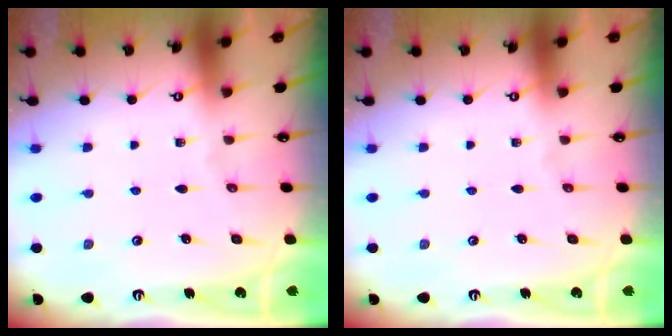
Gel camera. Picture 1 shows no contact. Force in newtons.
{"total": 0.0}